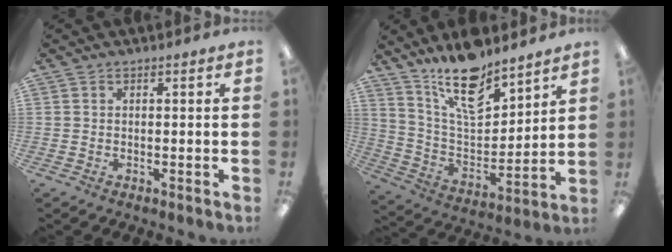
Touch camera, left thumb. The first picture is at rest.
{"total": 15.7, "force": [12.2, 5.5, 8.2], "torque": [-0.150, -0.073, 0.214]}